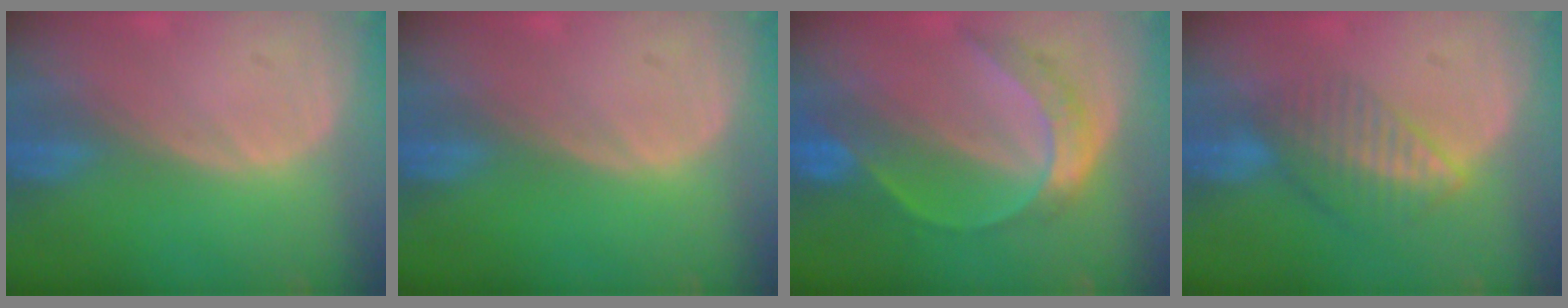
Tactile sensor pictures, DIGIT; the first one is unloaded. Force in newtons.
{"total": 0.0}
{"total": 7.5, "press": 6.3, "slide": 4.1}
{"total": 6.7, "press": 5.7, "slide": 3.5}